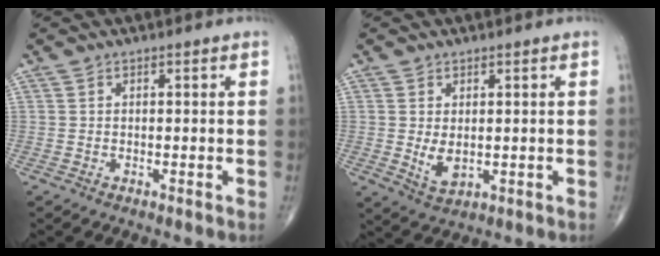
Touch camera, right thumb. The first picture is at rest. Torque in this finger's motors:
{"motor_torque": [-0.23, 0.24, 0.21, 0.36, 0.13]}